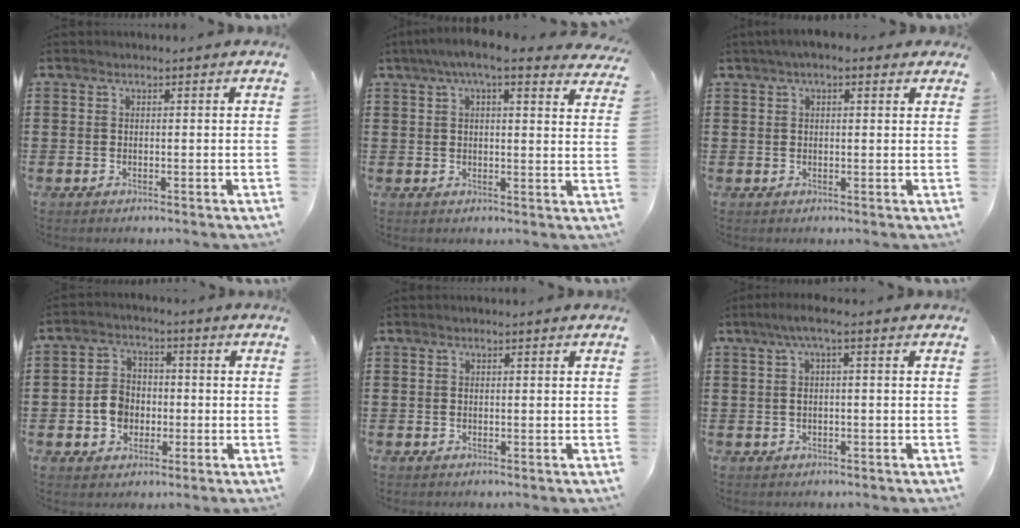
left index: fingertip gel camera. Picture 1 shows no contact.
{"total": 6.2, "force": [5.0, 0.3, 3.7], "torque": [-0.086, -0.008, 0.088]}
{"total": 2.6, "force": [1.4, 0.9, 2.0], "torque": [-0.041, 0.007, 0.023]}
{"total": 5.7, "force": [-1.1, 4.7, 3.2], "torque": [-0.081, 0.008, -0.024]}
{"total": 0.0}
{"total": 2.8, "force": [0.2, 0.3, 2.8], "torque": [-0.059, 0.000, -0.001]}